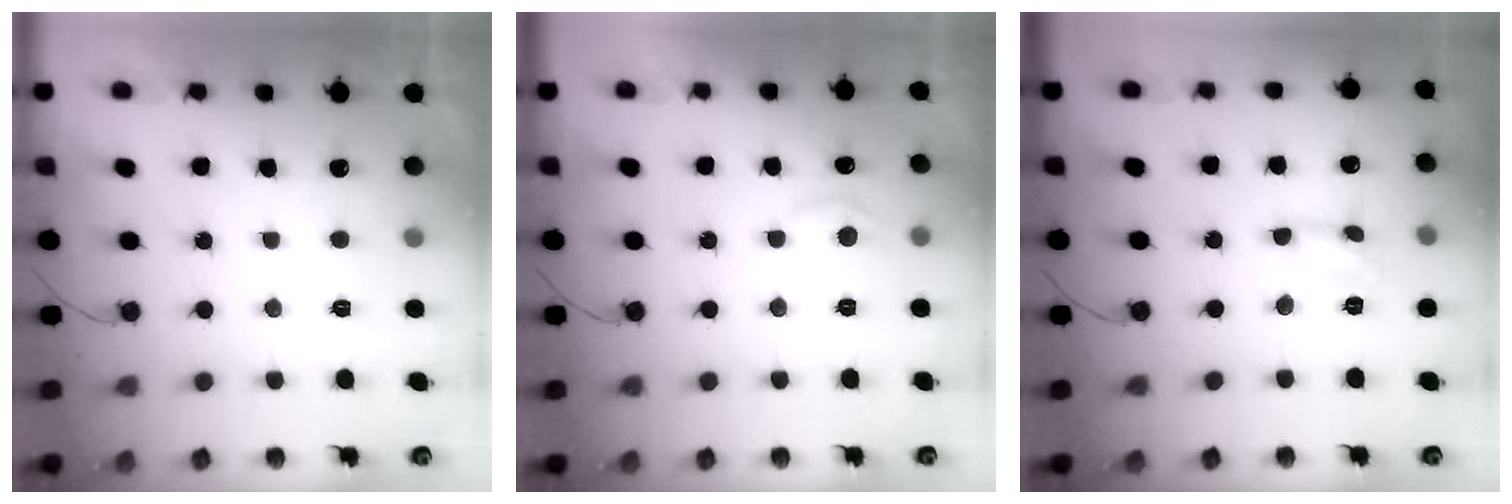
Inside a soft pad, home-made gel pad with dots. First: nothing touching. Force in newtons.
{"total": 5.9, "press": 5.9, "slide": 0.8}
{"total": 2.0, "press": 2.0, "slide": 0.2}